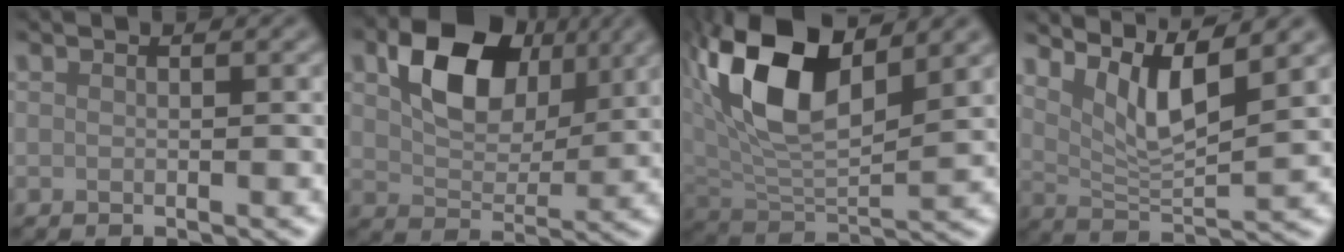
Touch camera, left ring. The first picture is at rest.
{"total": 8.3, "force": [3.1, 5.3, 5.5], "torque": [-0.104, 0.000, 0.052]}
{"total": 11.8, "force": [4.4, 6.0, 9.1], "torque": [-0.189, 0.013, 0.084]}
{"total": 5.8, "force": [3.3, 1.3, 4.6], "torque": [-0.086, -0.005, 0.068]}